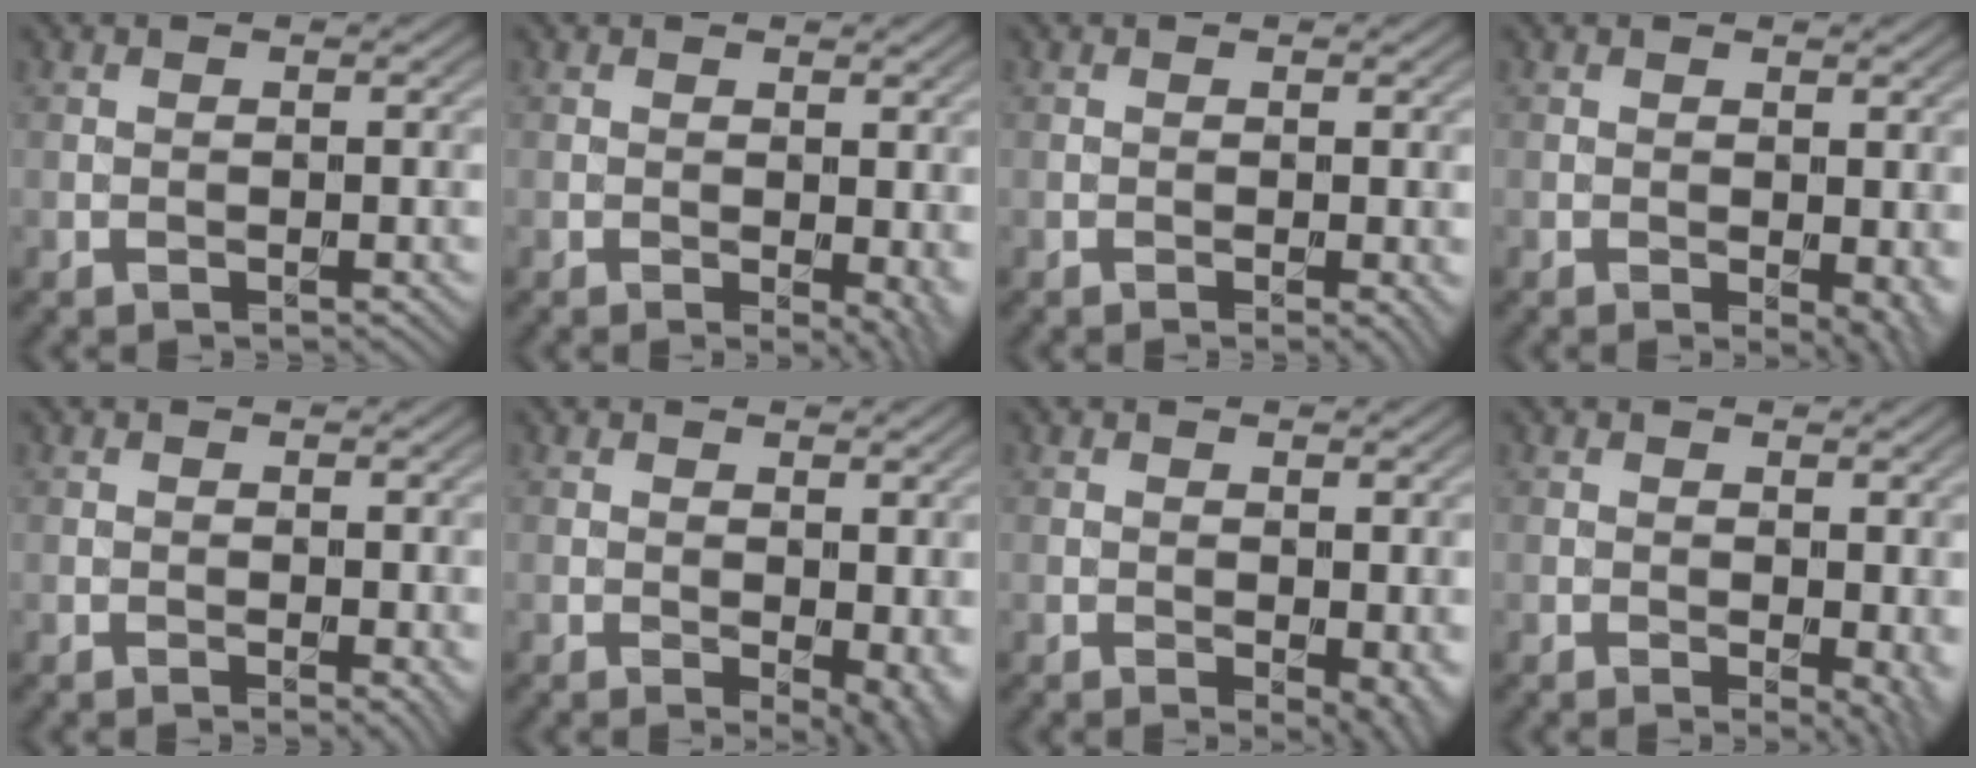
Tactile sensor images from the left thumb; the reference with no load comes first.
{"total": 3.7, "force": [-0.2, 1.8, 3.2], "torque": [-0.034, -0.007, -0.001]}
{"total": 1.3, "force": [-0.3, 0.3, 1.2], "torque": [-0.017, -0.006, -0.005]}
{"total": 3.5, "force": [-0.7, 1.6, 3.0], "torque": [-0.033, -0.009, -0.006]}
{"total": 1.7, "force": [-0.2, 0.9, 1.5], "torque": [-0.018, -0.007, 0.000]}
{"total": 4.6, "force": [-0.4, 2.5, 3.9], "torque": [-0.048, -0.012, 0.000]}
{"total": 3.7, "force": [-0.7, 1.9, 3.1], "torque": [-0.037, -0.011, -0.006]}
{"total": 4.1, "force": [-0.2, 2.0, 3.6], "torque": [-0.039, -0.008, 0.000]}